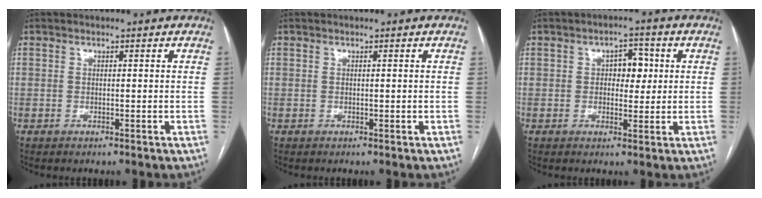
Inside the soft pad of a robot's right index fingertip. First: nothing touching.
{"total": 0.0}
{"total": 4.3, "force": [0.7, 2.5, 3.4], "torque": [-0.046, 0.012, 0.012]}